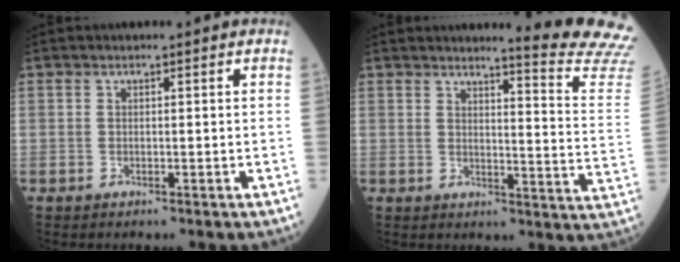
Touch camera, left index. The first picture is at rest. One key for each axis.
{"total": 13.6, "fx": 13.1, "fy": -2.5, "fz": 2.5, "tx": -0.030, "ty": -0.146, "tz": 0.130}